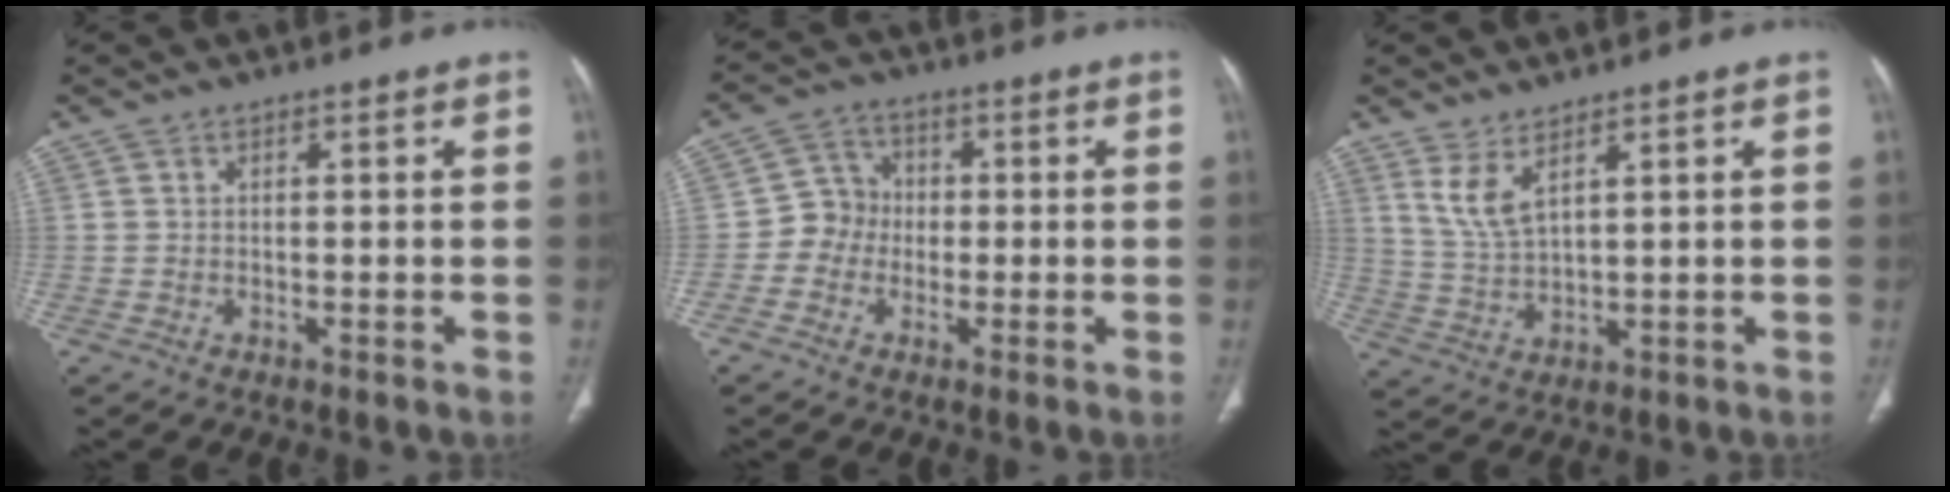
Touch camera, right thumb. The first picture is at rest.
{"total": 5.9, "force": [-1.1, 5.5, 1.8], "torque": [0.002, 0.018, -0.034]}
{"total": 5.7, "force": [3.5, 1.7, 4.2], "torque": [-0.089, -0.024, 0.083]}